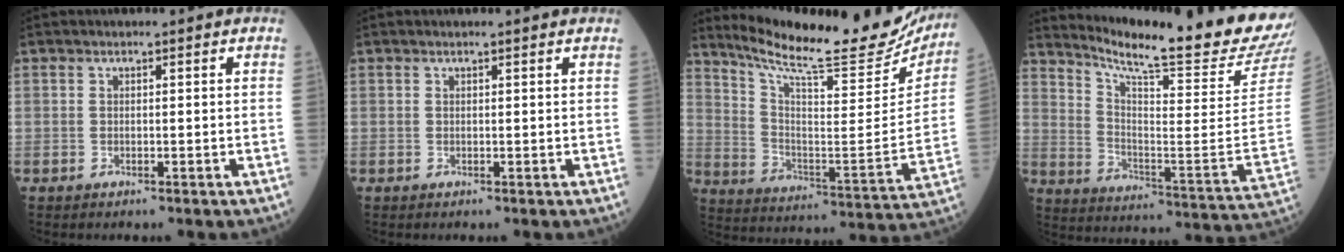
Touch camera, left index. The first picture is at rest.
{"total": 1.4, "force": [1.3, -0.1, 0.5], "torque": [-0.013, 0.004, 0.017]}
{"total": 25.6, "force": [23.0, 3.3, 10.7], "torque": [-0.181, -0.070, 0.319]}
{"total": 23.5, "force": [21.6, -1.3, 9.3], "torque": [-0.169, -0.116, 0.294]}